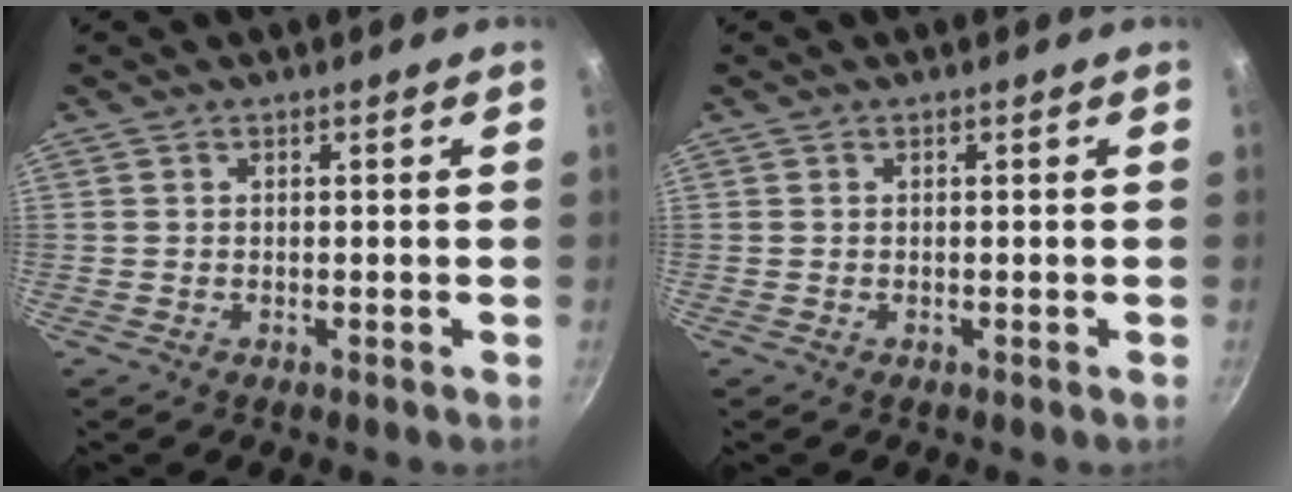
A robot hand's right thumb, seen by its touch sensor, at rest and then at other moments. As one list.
[{"total": 0.0}]